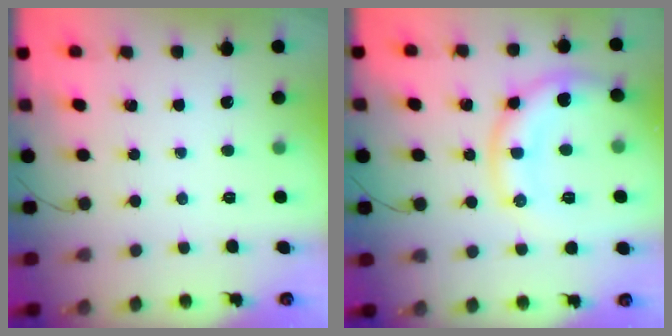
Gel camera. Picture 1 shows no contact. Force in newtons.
{"total": 12.2, "press": 12.2, "slide": 0.6}